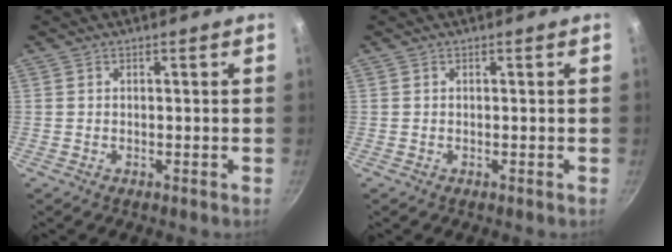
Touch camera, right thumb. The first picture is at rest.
{"total": 0.0}